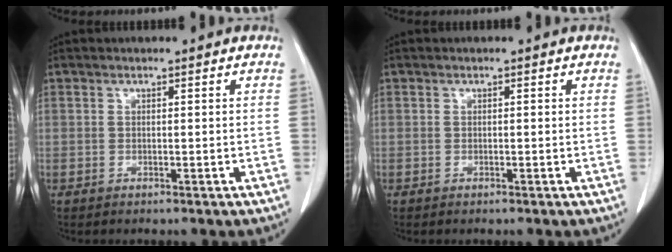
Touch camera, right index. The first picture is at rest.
{"total": 0.0}